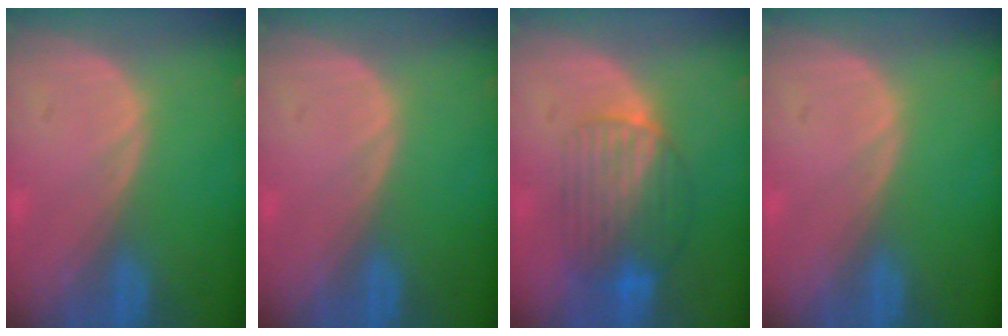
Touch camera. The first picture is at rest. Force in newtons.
{"total": 0.0}
{"total": 7.5, "press": 7.2, "slide": 2.1}
{"total": 0.0}